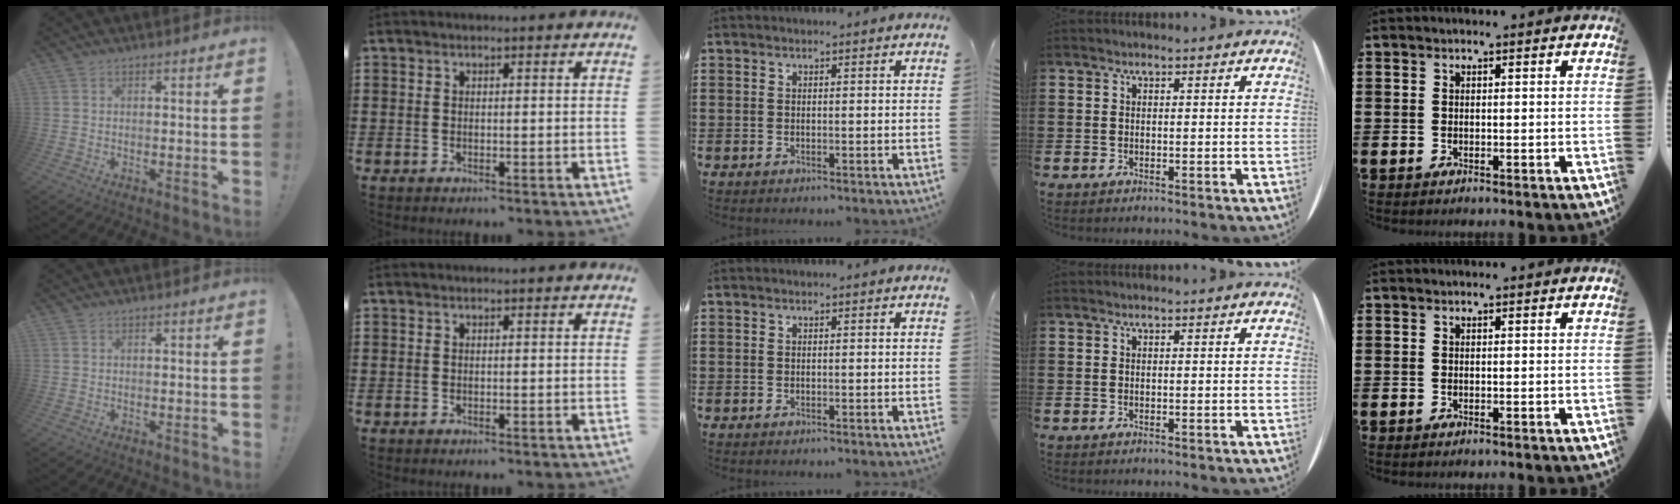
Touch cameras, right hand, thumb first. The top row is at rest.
{}